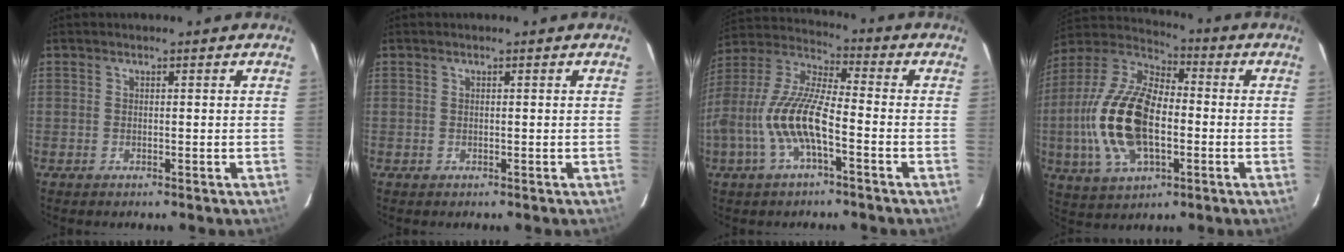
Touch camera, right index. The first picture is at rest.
{"total": 0.0}
{"total": 14.0, "force": [-4.6, 3.9, 12.6], "torque": [-0.262, -0.002, -0.089]}
{"total": 19.8, "force": [-3.0, 10.2, 16.8], "torque": [-0.360, 0.003, -0.055]}